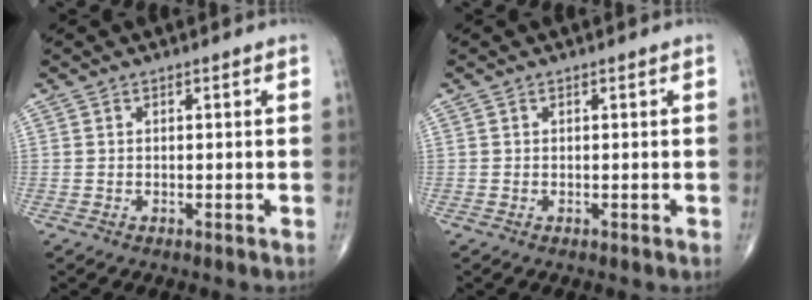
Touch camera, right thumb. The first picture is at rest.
{"total": 0.0}